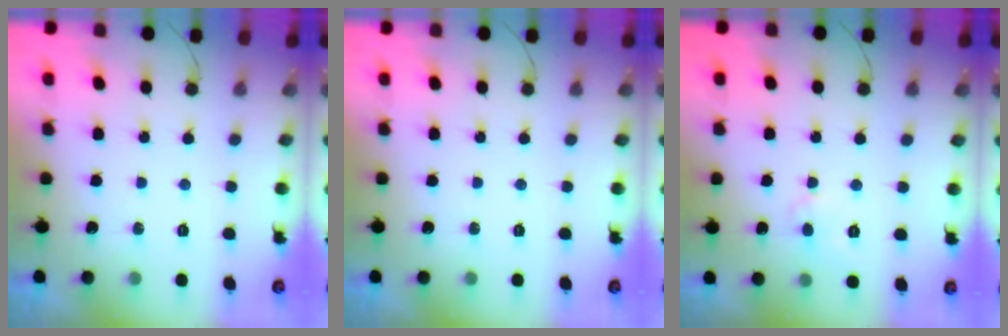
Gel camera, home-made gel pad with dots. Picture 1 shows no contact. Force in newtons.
{"total": 0.0}
{"total": 3.6, "press": 3.6, "slide": 0.3}